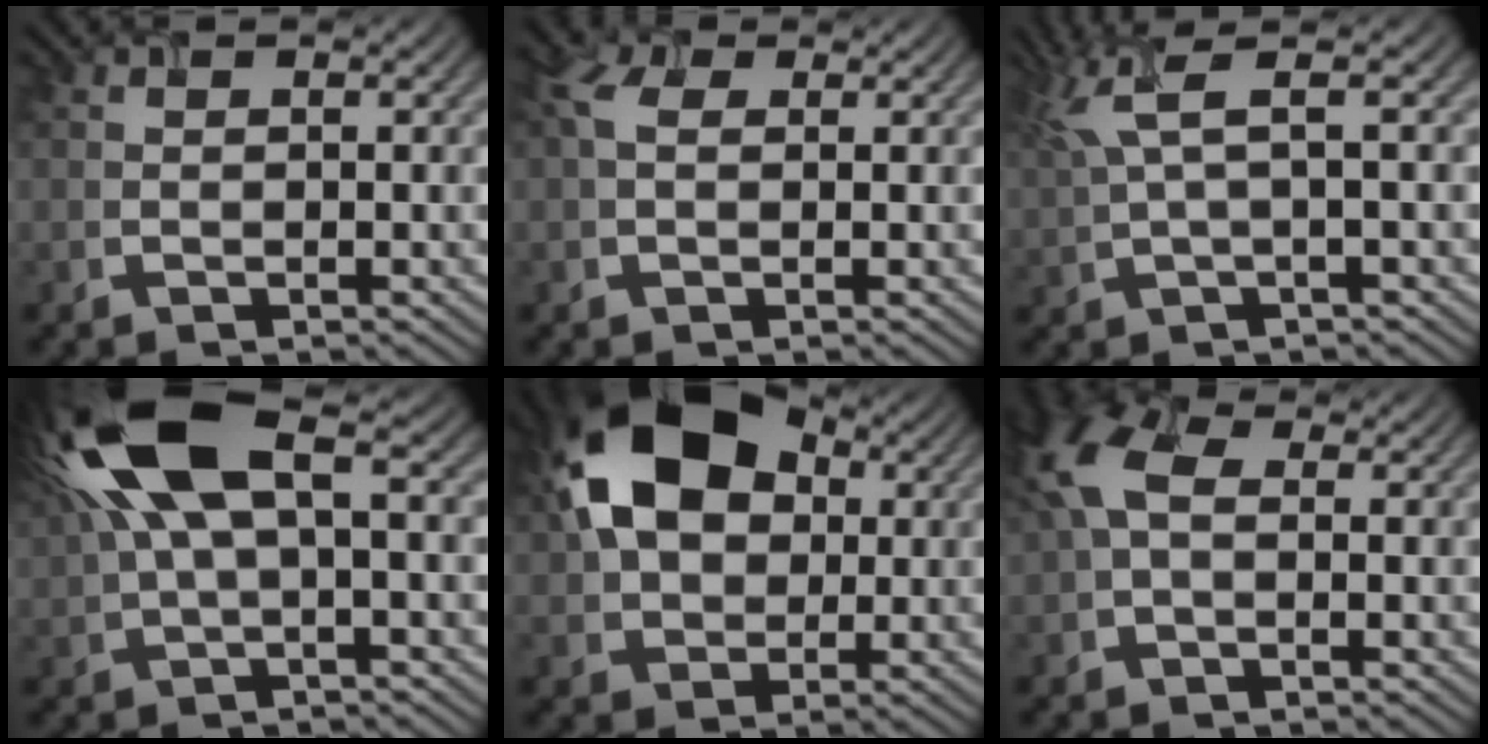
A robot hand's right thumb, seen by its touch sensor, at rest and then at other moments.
{"total": 2.5, "force": [0.7, 1.7, 1.6], "torque": [-0.046, 0.006, 0.010]}
{"total": 6.3, "force": [2.7, 1.4, 5.6], "torque": [-0.111, 0.025, 0.052]}
{"total": 13.5, "force": [4.0, 5.6, 11.6], "torque": [-0.271, 0.018, 0.080]}
{"total": 15.2, "force": [3.7, 10.6, 10.3], "torque": [-0.193, 0.022, 0.057]}
{"total": 6.8, "force": [1.5, 4.3, 5.1], "torque": [-0.144, 0.015, 0.023]}